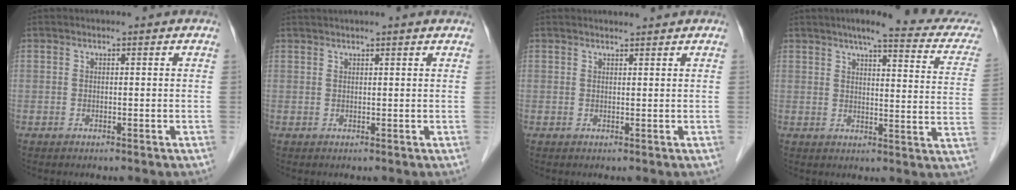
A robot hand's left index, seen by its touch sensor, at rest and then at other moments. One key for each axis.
{"total": 5.2, "fx": 4.6, "fy": -0.3, "fz": 2.4, "tx": -0.032, "ty": 0.038, "tz": 0.061}
{"total": 1.6, "fx": 1.6, "fy": -0.1, "fz": 0.2, "tx": -0.006, "ty": 0.010, "tz": 0.029}
{"total": 18.1, "fx": 15.8, "fy": 2.0, "fz": 8.6, "tx": -0.093, "ty": -0.024, "tz": 0.172}